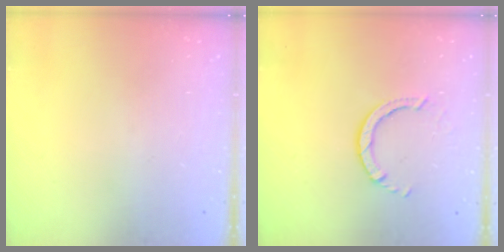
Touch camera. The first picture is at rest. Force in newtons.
{"total": 3.0, "press": 3.0, "slide": 0.4}